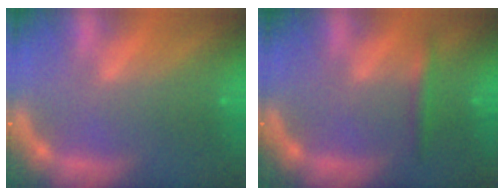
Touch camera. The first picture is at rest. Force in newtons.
{"total": 1.9}